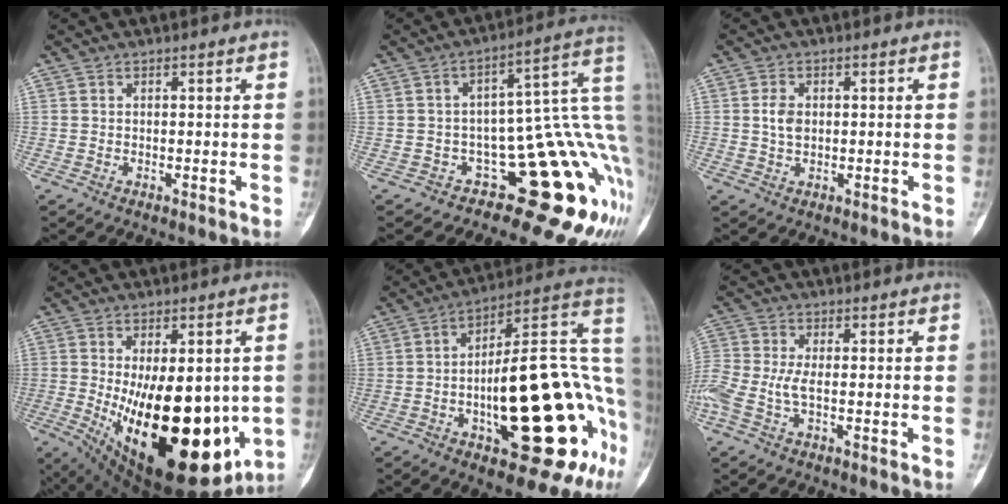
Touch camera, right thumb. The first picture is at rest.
{"total": 17.5, "force": [-5.1, 7.1, 15.1], "torque": [-0.100, 0.073, -0.065]}
{"total": 3.1, "force": [0.4, 2.1, 2.3], "torque": [-0.039, 0.000, 0.008]}
{"total": 26.6, "force": [-4.1, 12.3, 23.2], "torque": [-0.292, -0.040, -0.025]}
{"total": 32.0, "force": [-7.1, 11.0, 29.2], "torque": [-0.334, 0.021, -0.092]}
{"total": 6.8, "force": [-1.7, 2.8, 6.0], "torque": [-0.168, 0.010, -0.039]}